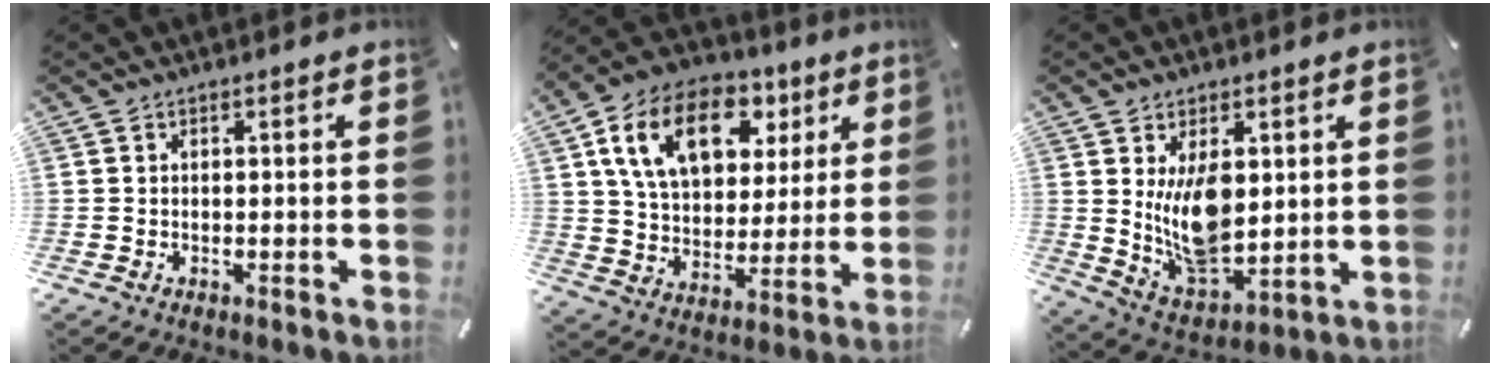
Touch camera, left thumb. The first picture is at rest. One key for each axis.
{"total": 17.8, "fx": 7.8, "fy": 12.0, "fz": 10.5, "tx": -0.194, "ty": -0.014, "tz": 0.140}
{"total": 11.9, "fx": 3.1, "fy": 7.1, "fz": 9.0, "tx": -0.170, "ty": -0.022, "tz": 0.056}